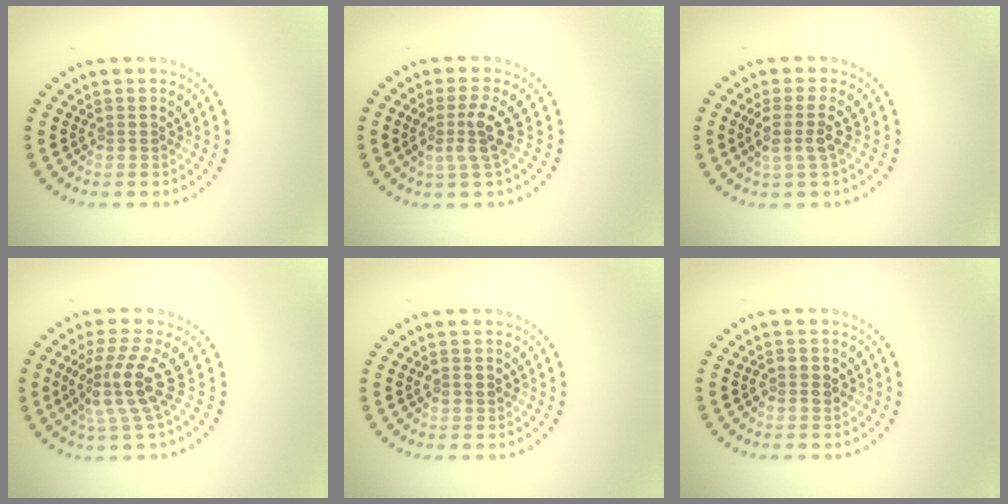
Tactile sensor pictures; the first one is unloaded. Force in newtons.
{"total": 2.7, "press": 1.9, "slide": 1.9}
{"total": 2.5, "press": 2.0, "slide": 1.5}
{"total": 4.4, "press": 3.3, "slide": 3.0}
{"total": 1.6, "press": 1.6, "slide": 0.1}
{"total": 1.5, "press": 1.5, "slide": 0.4}